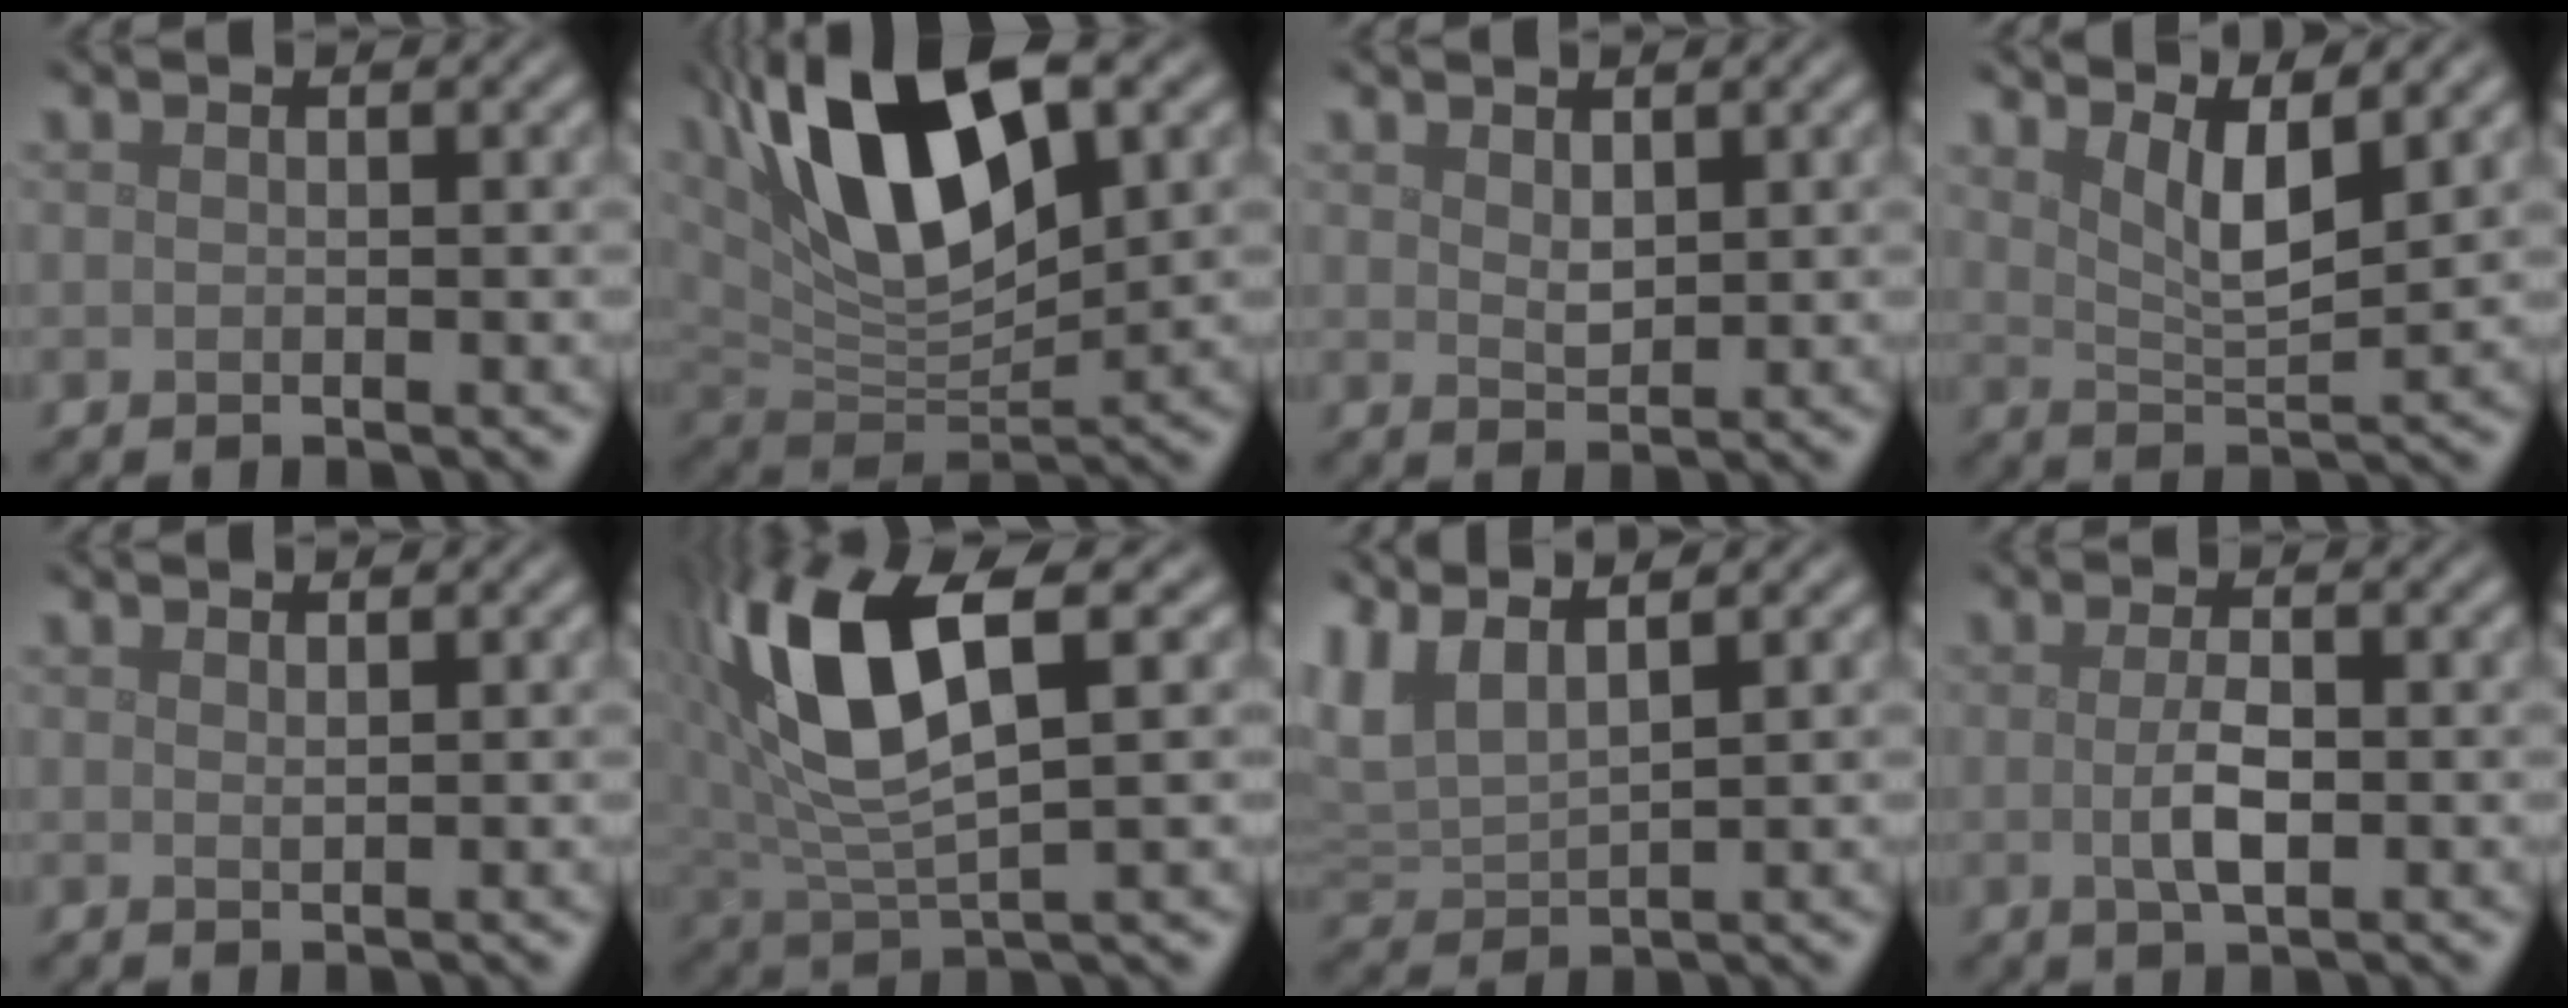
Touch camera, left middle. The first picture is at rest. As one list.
[{"total": 12.9, "force": [5.3, 5.2, 10.5], "torque": [-0.186, 0.014, 0.090]}, {"total": 1.5, "force": [1.0, 0.7, 0.9], "torque": [-0.020, -0.004, 0.024]}, {"total": 4.2, "force": [2.5, 1.1, 3.2], "torque": [-0.061, -0.009, 0.049]}, {"total": 0.5, "force": [0.5, 0.0, 0.2], "torque": [-0.002, -0.001, 0.010]}, {"total": 10.9, "force": [3.7, 4.2, 9.4], "torque": [-0.199, 0.017, 0.066]}, {"total": 4.0, "force": [2.8, 1.1, 2.6], "torque": [-0.069, 0.009, 0.060]}, {"total": 2.7, "force": [-0.2, 0.9, 2.6], "torque": [-0.053, -0.003, -0.004]}]